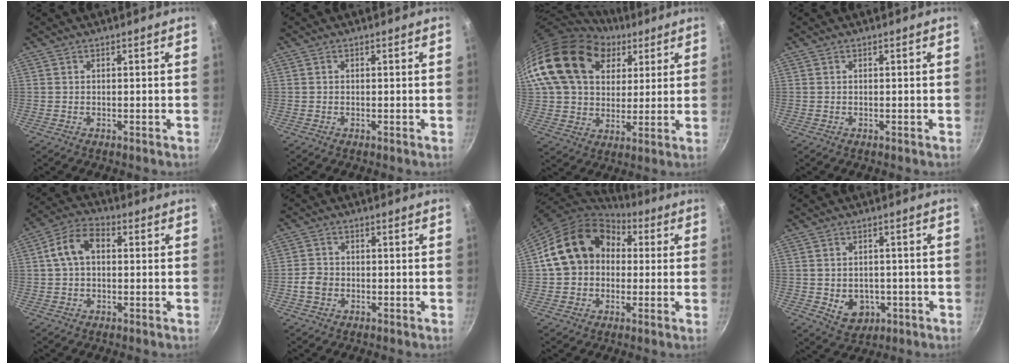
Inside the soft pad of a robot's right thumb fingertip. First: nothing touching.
{"total": 0.0}
{"total": 22.3, "force": [9.2, 16.2, 12.3], "torque": [-0.201, -0.002, 0.162]}
{"total": 0.0}
{"total": 8.3, "force": [0.9, 5.6, 6.0], "torque": [-0.100, 0.028, 0.004]}
{"total": 3.6, "force": [-1.1, 3.0, 1.6], "torque": [-0.025, 0.017, -0.024]}
{"total": 17.4, "force": [2.7, 14.1, 9.8], "torque": [-0.147, 0.043, 0.037]}
{"total": 6.9, "force": [-1.6, 5.5, 3.9], "torque": [-0.034, 0.006, -0.010]}